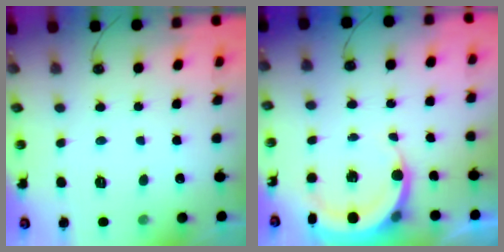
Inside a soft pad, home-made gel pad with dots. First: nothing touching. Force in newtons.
{"total": 6.0, "press": 5.8, "slide": 1.4}